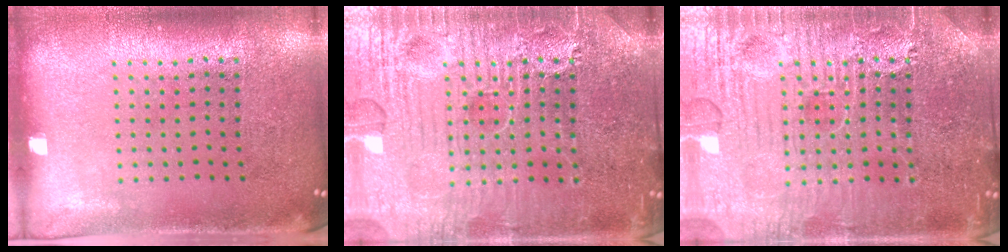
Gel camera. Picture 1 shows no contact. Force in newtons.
{"total": 7.8, "press": 7.8, "slide": 0.8}
{"total": 5.2, "press": 5.1, "slide": 0.6}